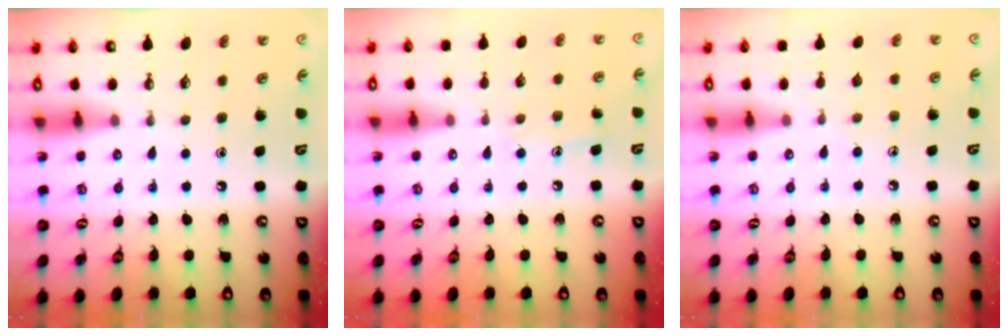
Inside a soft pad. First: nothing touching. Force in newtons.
{"total": 5.9, "press": 5.9, "slide": 0.5}
{"total": 4.4, "press": 4.4, "slide": 0.5}